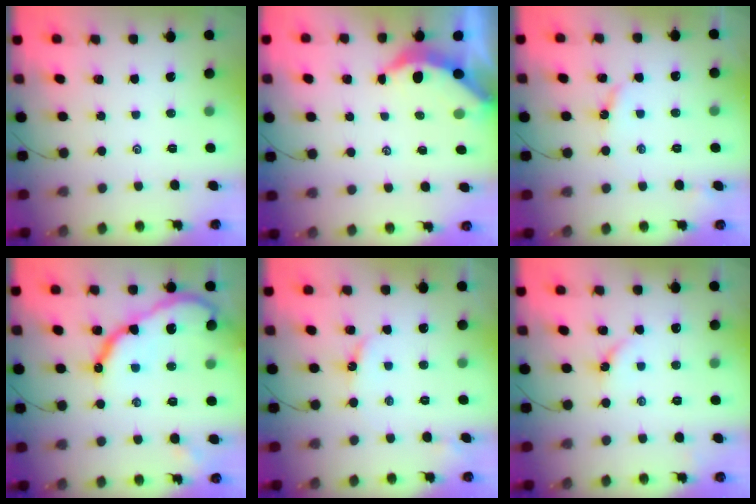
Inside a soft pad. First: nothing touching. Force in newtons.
{"total": 3.8, "press": 3.8, "slide": 0.4}
{"total": 3.4, "press": 3.3, "slide": 0.5}
{"total": 16.1, "press": 16.1, "slide": 1.2}
{"total": 3.6, "press": 3.5, "slide": 0.3}
{"total": 2.7, "press": 2.6, "slide": 0.6}